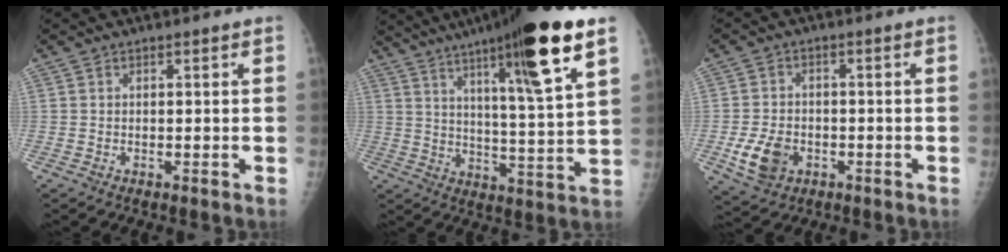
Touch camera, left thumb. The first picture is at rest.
{"total": 19.9, "force": [11.3, 1.6, 16.3], "torque": [-0.240, -0.047, 0.173]}
{"total": 7.6, "force": [-2.4, 5.7, 4.5], "torque": [-0.077, 0.005, -0.038]}